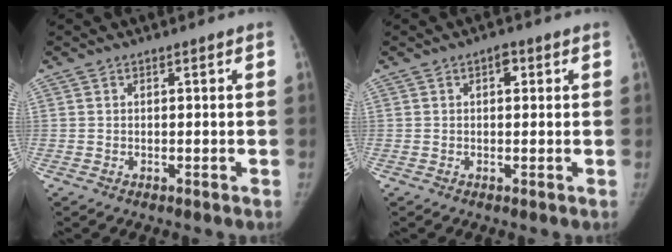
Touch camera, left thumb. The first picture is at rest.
{"total": 2.0, "force": [0.7, 1.3, 1.5], "torque": [-0.011, 0.003, 0.006]}